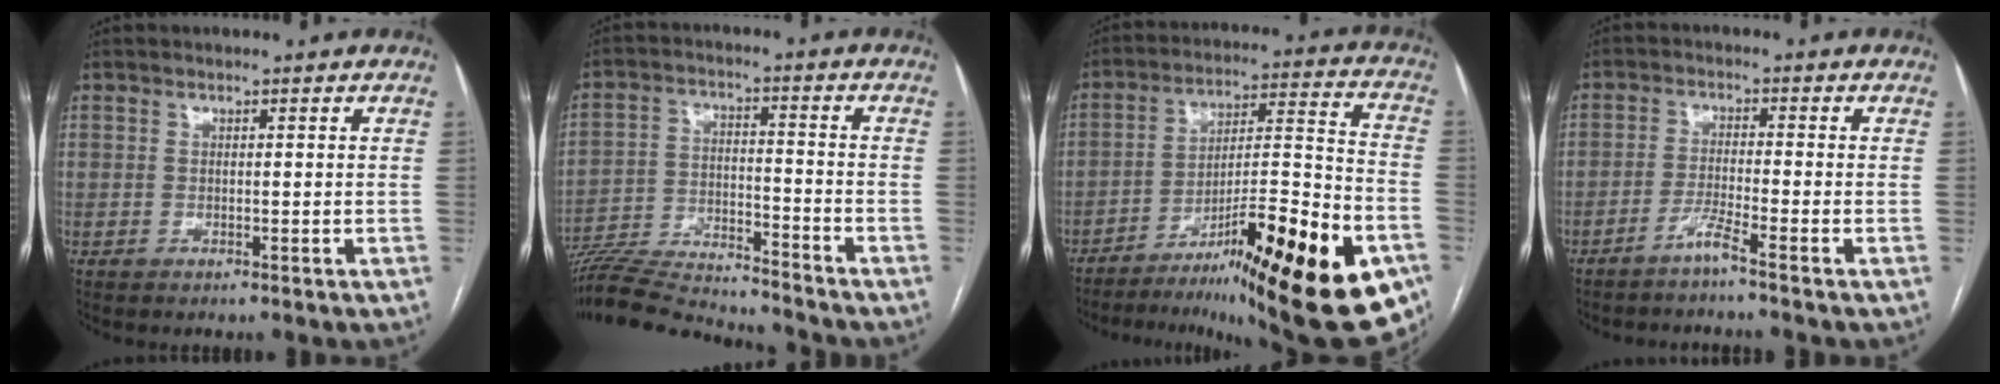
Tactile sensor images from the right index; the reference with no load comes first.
{"total": 17.8, "force": [-16.8, 1.8, 5.6], "torque": [-0.118, -0.008, -0.268]}
{"total": 29.2, "force": [-16.9, 4.5, 23.5], "torque": [-0.256, 0.000, -0.249]}
{"total": 3.2, "force": [-2.5, -0.9, 1.8], "torque": [-0.042, -0.005, -0.053]}